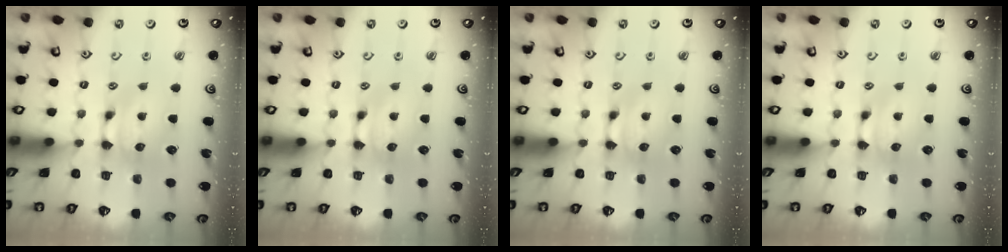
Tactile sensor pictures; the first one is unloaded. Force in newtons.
{"total": 0.0}
{"total": 0.0}
{"total": 0.0}